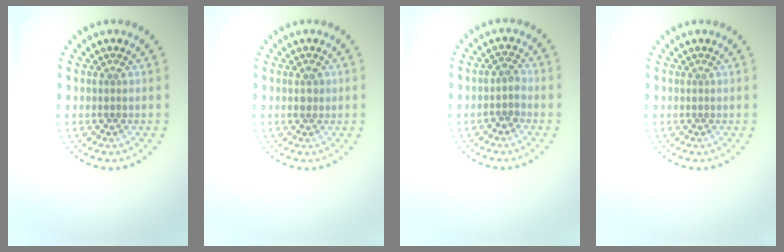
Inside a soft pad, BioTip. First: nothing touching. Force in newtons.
{"total": 1.0, "press": 1.0, "slide": 0.2}
{"total": 1.5, "press": 1.2, "slide": 0.8}
{"total": 0.0}